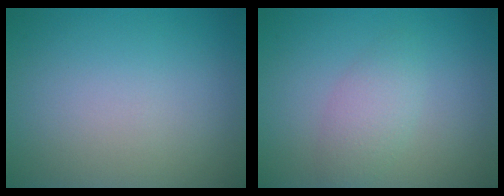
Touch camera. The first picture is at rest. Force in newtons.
{"total": 2.4, "press": 2.4, "slide": 0.0}